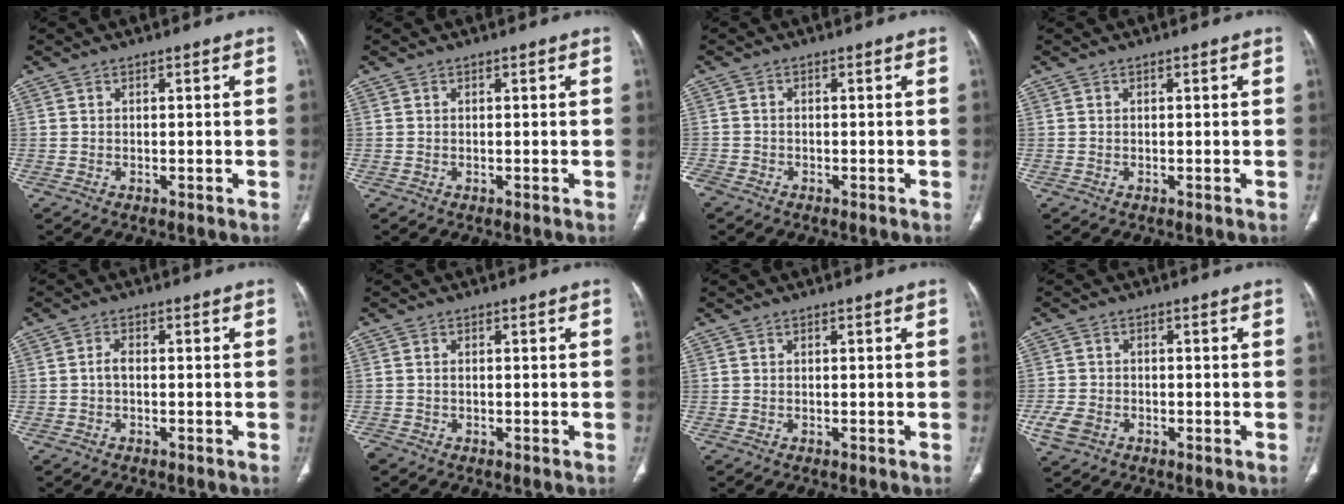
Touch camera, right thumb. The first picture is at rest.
{"total": 0.0}
{"total": 3.0, "force": [-2.1, 1.9, 1.1], "torque": [-0.029, 0.002, -0.040]}
{"total": 0.0}
{"total": 1.6, "force": [-0.3, 0.9, 1.4], "torque": [-0.024, 0.004, -0.010]}
{"total": 1.0, "force": [-0.4, 0.7, 0.5], "torque": [-0.009, 0.002, -0.007]}
{"total": 0.0}
{"total": 4.5, "force": [-1.9, 3.3, 2.5], "torque": [-0.056, 0.005, -0.032]}